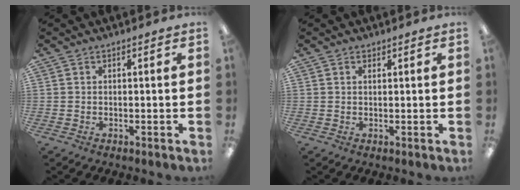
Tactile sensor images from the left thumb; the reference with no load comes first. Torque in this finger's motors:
{"motor_torque": [-0.12, -0.11, -0.21, -0.04, -0.02]}